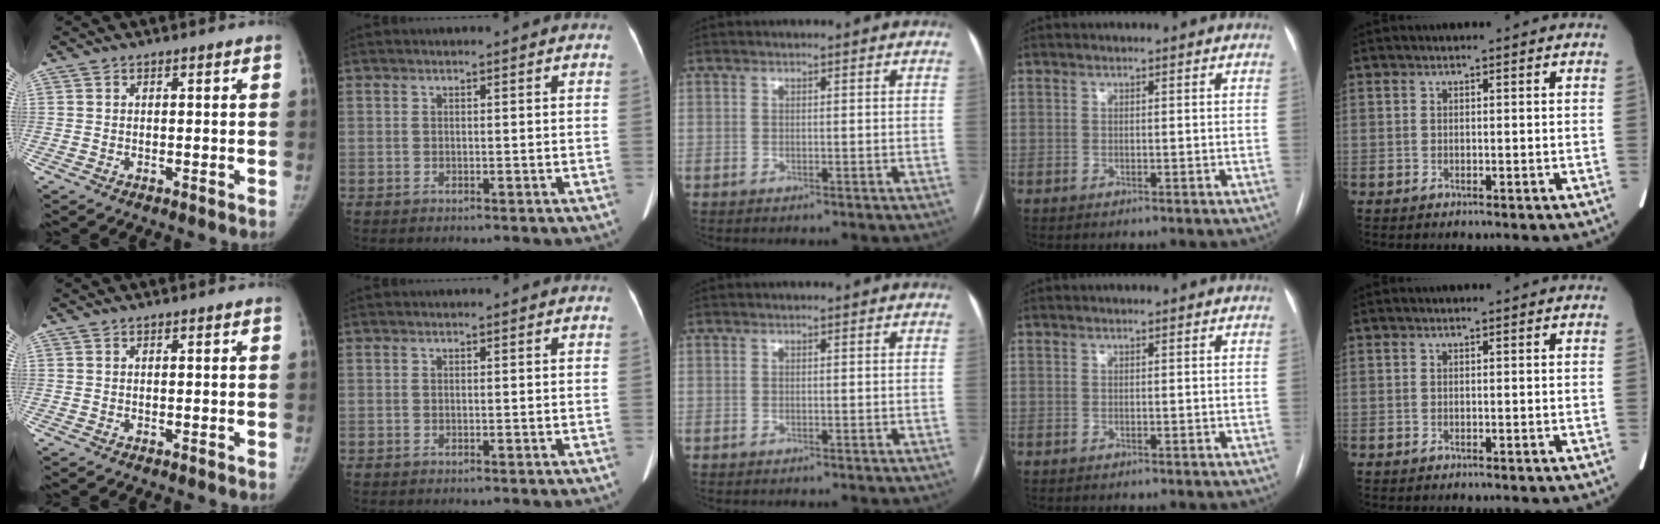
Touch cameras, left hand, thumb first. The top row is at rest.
{}